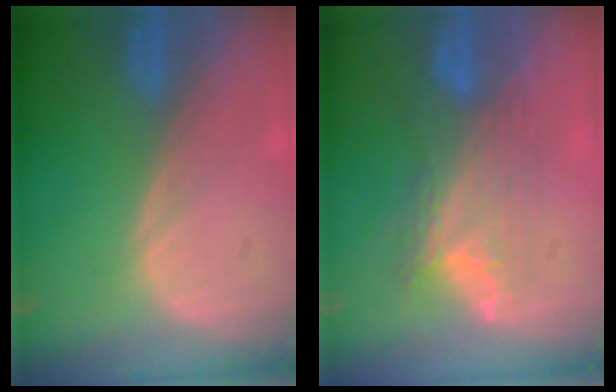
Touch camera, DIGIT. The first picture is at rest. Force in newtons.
{"total": 7.1, "press": 6.9, "slide": 1.6}